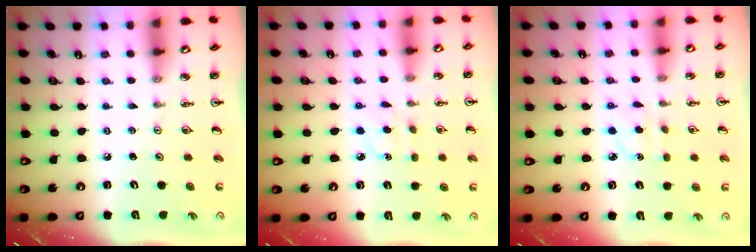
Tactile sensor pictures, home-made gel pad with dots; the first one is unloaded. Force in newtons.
{"total": 3.6, "press": 3.6, "slide": 0.5}
{"total": 4.4, "press": 4.4, "slide": 0.5}